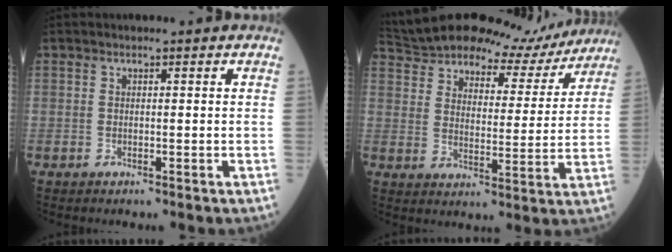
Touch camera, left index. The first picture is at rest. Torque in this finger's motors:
{"motor_torque": [1.13, -1.00, 0.28, 0.04]}